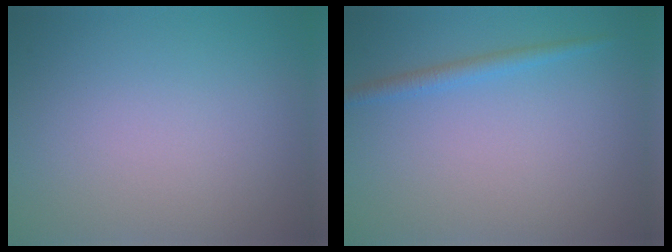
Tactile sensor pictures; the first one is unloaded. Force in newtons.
{"total": 1.5, "press": 1.5, "slide": 0.1}